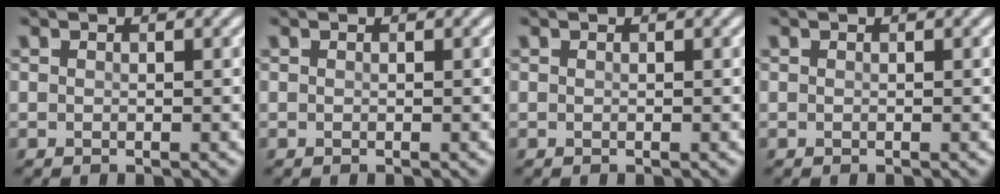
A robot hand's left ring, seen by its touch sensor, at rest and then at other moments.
{"total": 0.0}
{"total": 0.0}
{"total": 0.0}